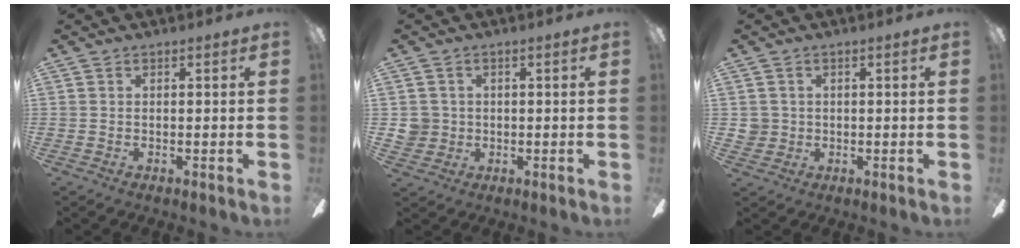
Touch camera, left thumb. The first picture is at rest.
{"total": 4.2, "force": [0.4, 4.1, 0.6], "torque": [-0.013, 0.009, 0.009]}
{"total": 3.0, "force": [0.5, 3.0, 0.2], "torque": [-0.005, 0.004, 0.009]}